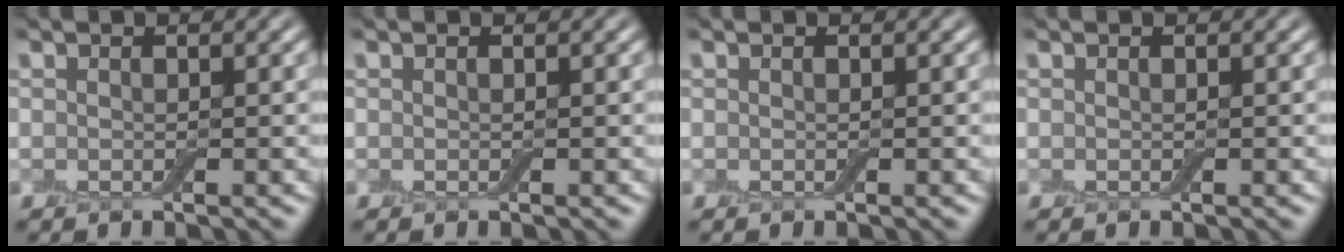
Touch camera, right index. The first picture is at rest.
{"total": 0.0}
{"total": 0.0}
{"total": 0.0}